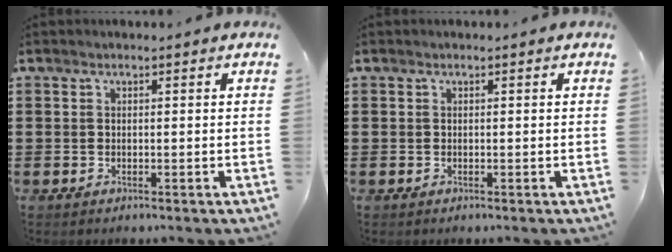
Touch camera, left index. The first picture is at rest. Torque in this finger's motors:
{"motor_torque": [0.00, 0.00, 0.00, 0.00]}